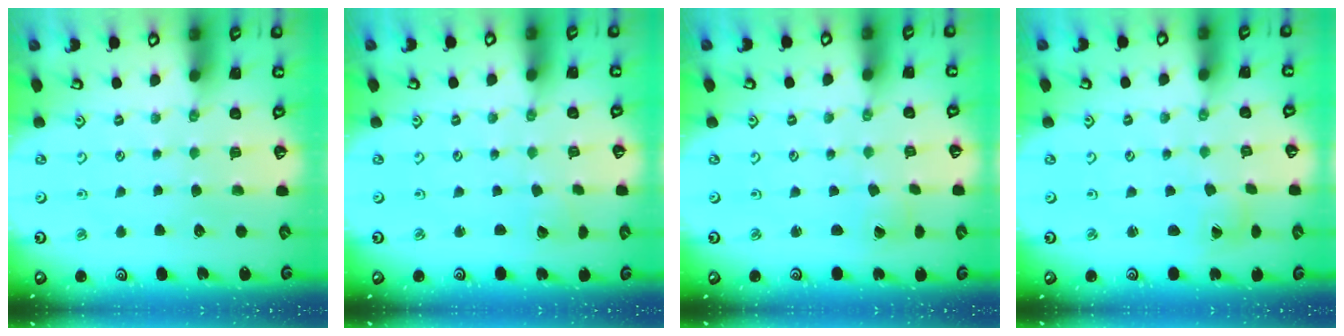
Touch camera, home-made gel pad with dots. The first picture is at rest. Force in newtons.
{"total": 1.7, "press": 1.7, "slide": 0.1}
{"total": 1.0, "press": 1.0, "slide": 0.0}
{"total": 2.1, "press": 2.1, "slide": 0.2}